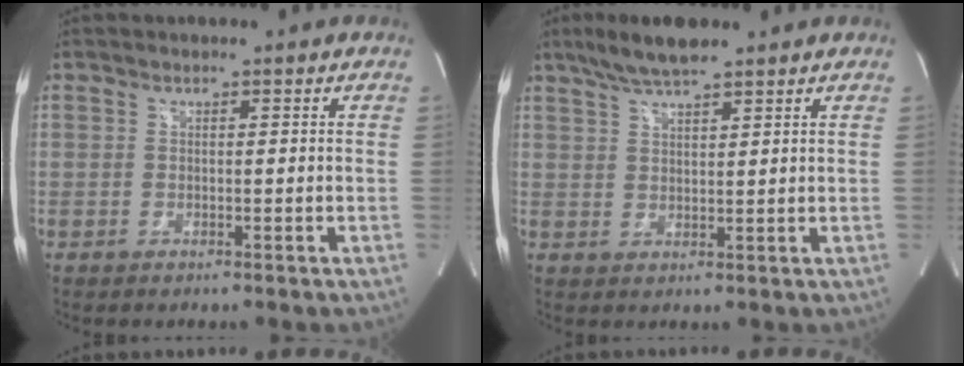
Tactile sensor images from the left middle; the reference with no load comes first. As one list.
[{"total": 6.2, "force": [4.9, 0.9, 3.7], "torque": [-0.076, 0.015, 0.090]}]